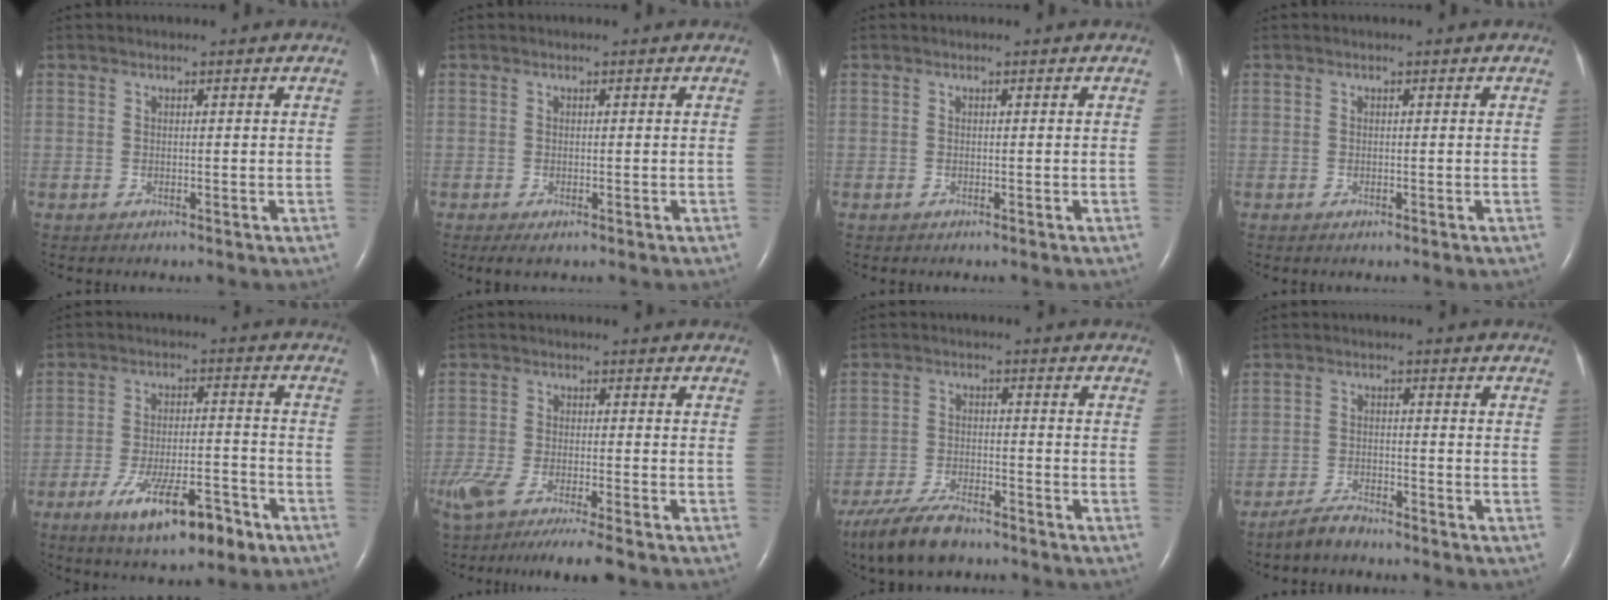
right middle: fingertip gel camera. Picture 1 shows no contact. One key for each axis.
{"total": 1.7, "fx": -0.8, "fy": 0.5, "fz": 1.4, "tx": -0.027, "ty": -0.006, "tz": -0.008}
{"total": 0.0}
{"total": 0.0}
{"total": 12.9, "fx": -7.4, "fy": 3.4, "fz": 10.0, "tx": -0.169, "ty": -0.006, "tz": -0.112}
{"total": 15.2, "fx": -11.6, "fy": 2.6, "fz": 9.4, "tx": -0.205, "ty": -0.035, "tz": -0.194}
{"total": 9.3, "fx": -7.4, "fy": 2.6, "fz": 4.9, "tx": -0.100, "ty": -0.022, "tz": -0.136}
{"total": 3.6, "fx": -3.3, "fy": 0.6, "fz": 1.1, "tx": -0.029, "ty": -0.008, "tz": -0.062}